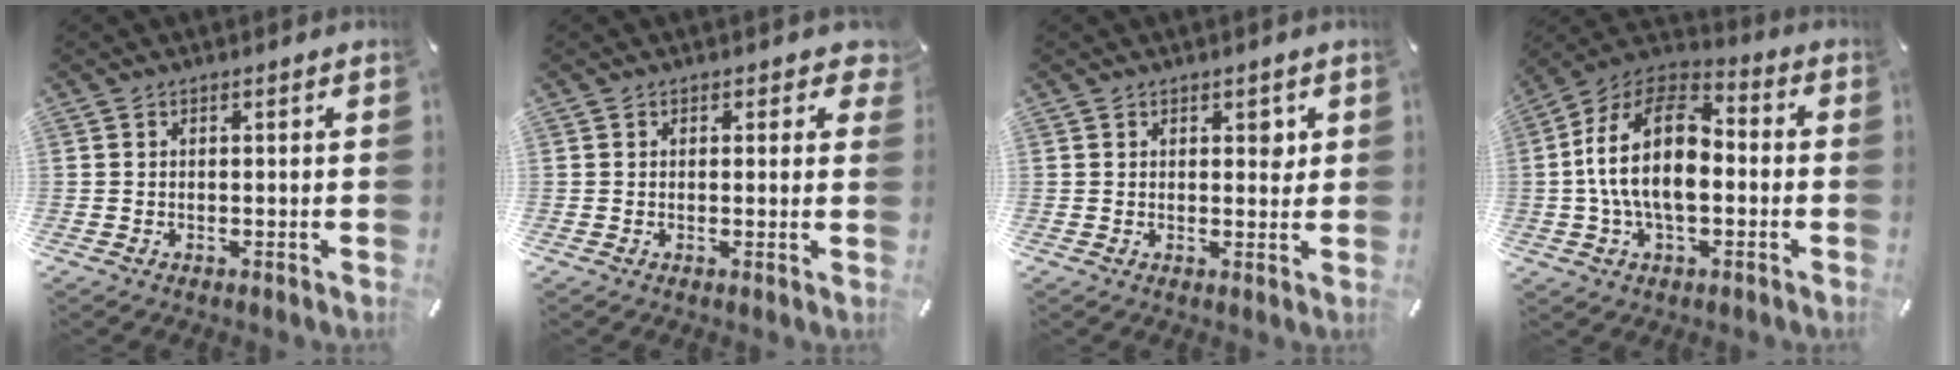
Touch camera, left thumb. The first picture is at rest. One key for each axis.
{"total": 2.1, "fx": 0.9, "fy": 1.4, "fz": 1.2, "tx": -0.003, "ty": -0.003, "tz": 0.010}
{"total": 2.7, "fx": 1.1, "fy": 1.7, "fz": 1.7, "tx": -0.005, "ty": -0.008, "tz": 0.012}
{"total": 16.7, "fx": -1.1, "fy": 10.1, "fz": 13.2, "tx": -0.263, "ty": 0.014, "tz": -0.022}